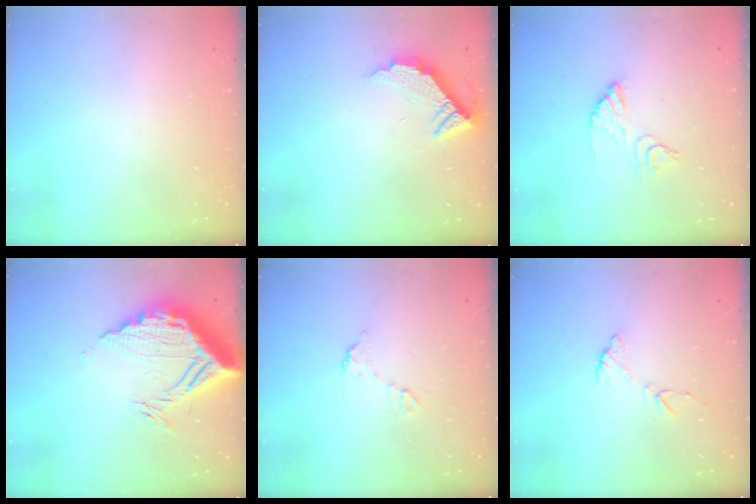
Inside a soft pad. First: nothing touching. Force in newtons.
{"total": 11.2, "press": 11.2, "slide": 0.7}
{"total": 9.3, "press": 9.3, "slide": 0.8}
{"total": 16.4, "press": 16.3, "slide": 1.5}
{"total": 6.7, "press": 6.7, "slide": 0.2}
{"total": 7.4, "press": 7.3, "slide": 0.7}